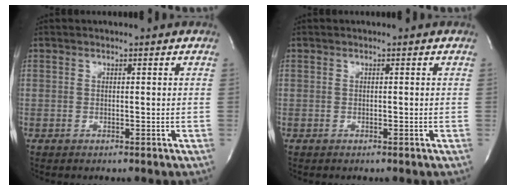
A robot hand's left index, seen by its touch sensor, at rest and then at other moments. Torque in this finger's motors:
{"motor_torque": [-0.03, -0.01, -0.03, -0.01]}